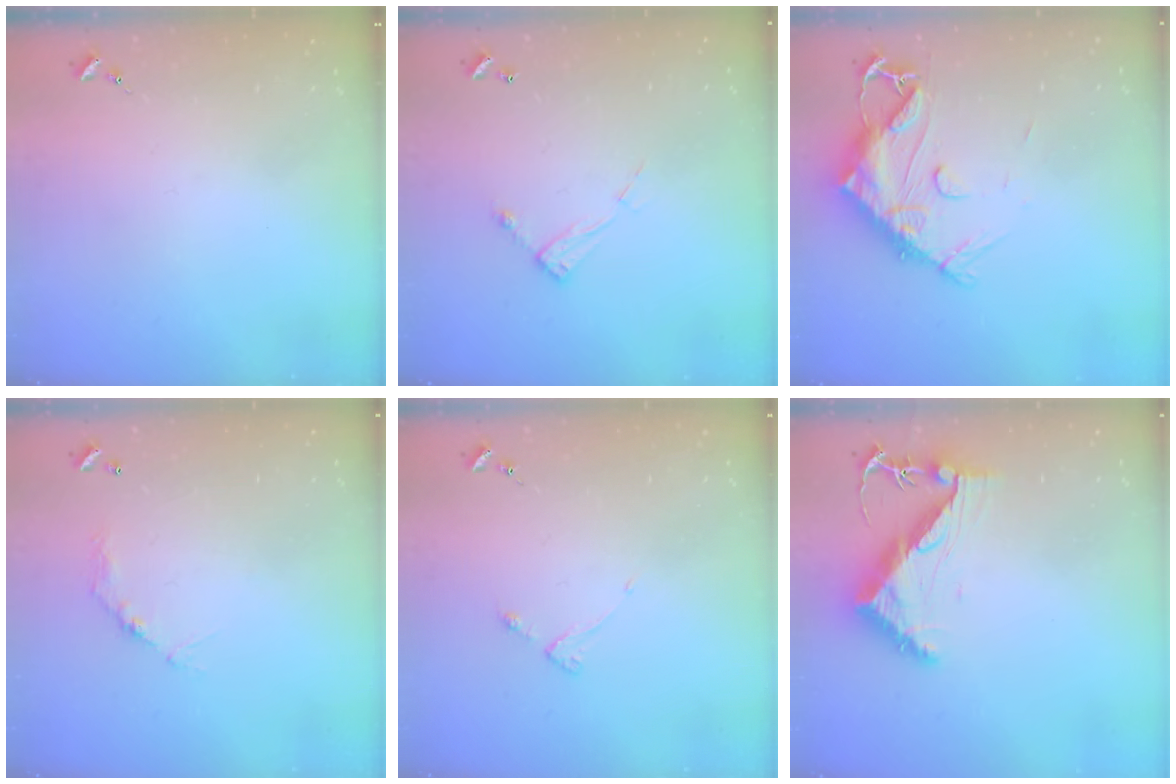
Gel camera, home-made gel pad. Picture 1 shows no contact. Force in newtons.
{"total": 8.7, "press": 8.7, "slide": 0.4}
{"total": 14.2, "press": 14.2, "slide": 1.4}
{"total": 5.7, "press": 5.7, "slide": 0.4}
{"total": 3.4, "press": 3.3, "slide": 0.5}
{"total": 8.6, "press": 8.5, "slide": 1.1}